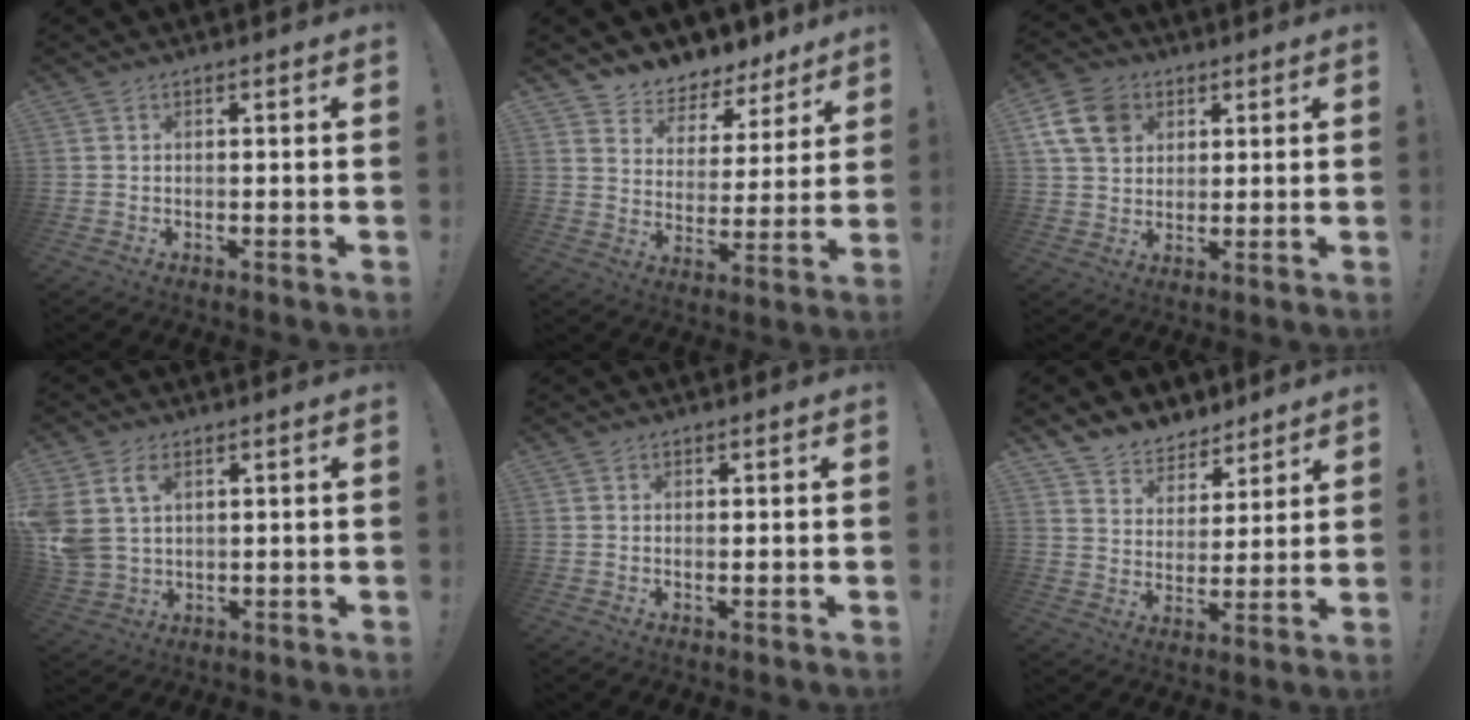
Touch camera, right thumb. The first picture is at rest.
{"total": 6.6, "force": [5.4, 3.9, 0.7], "torque": [-0.018, -0.056, 0.103]}
{"total": 12.3, "force": [5.1, 9.5, 6.0], "torque": [-0.117, -0.017, 0.104]}
{"total": 8.7, "force": [4.0, 5.9, 5.0], "torque": [-0.110, -0.010, 0.078]}
{"total": 0.5, "force": [0.3, 0.0, 0.5], "torque": [0.006, -0.006, 0.002]}
{"total": 7.8, "force": [6.1, 4.8, 0.5], "torque": [-0.009, -0.055, 0.121]}